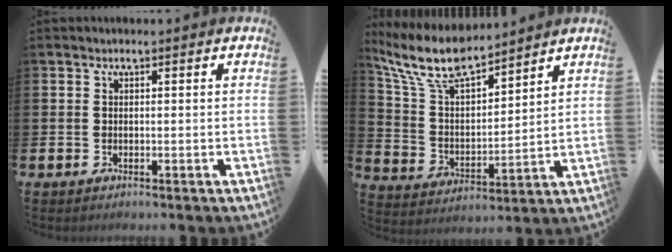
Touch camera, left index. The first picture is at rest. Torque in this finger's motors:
{"motor_torque": [0.78, -0.75, 0.21, 0.21]}